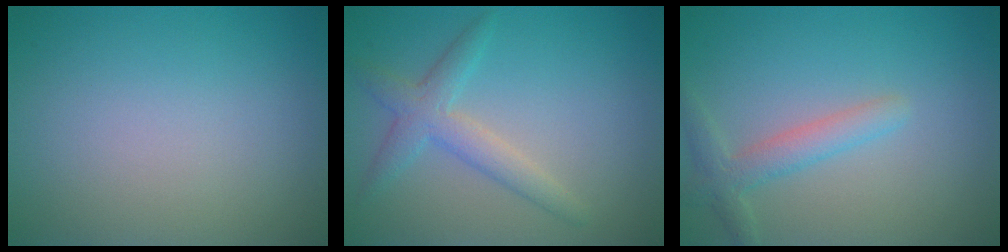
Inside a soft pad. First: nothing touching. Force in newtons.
{"total": 3.0, "press": 3.0, "slide": 0.1}
{"total": 2.6, "press": 2.5, "slide": 0.2}